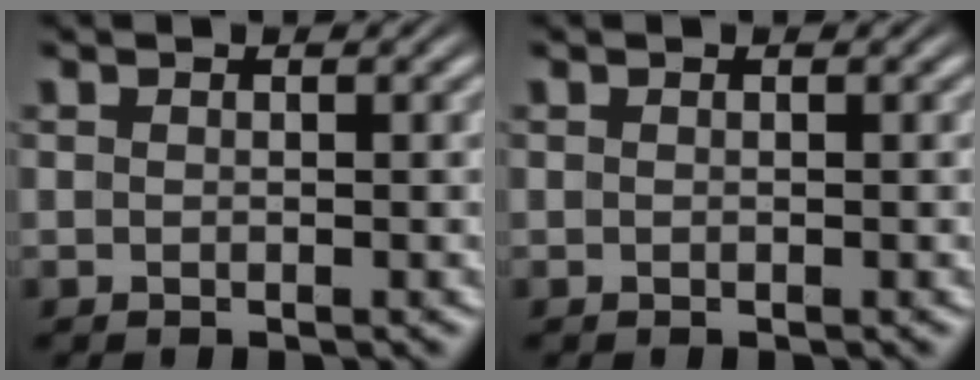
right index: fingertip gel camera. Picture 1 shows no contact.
{"total": 0.0}